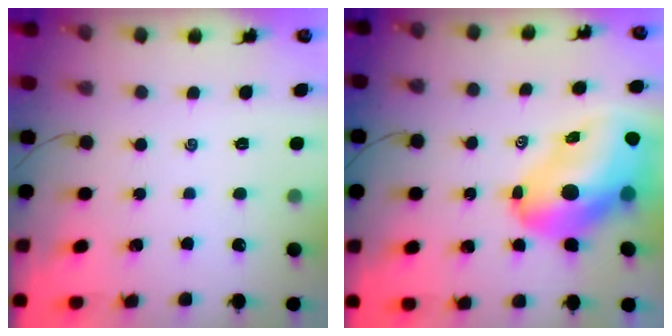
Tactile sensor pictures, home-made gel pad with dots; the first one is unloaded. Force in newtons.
{"total": 15.4, "press": 14.7, "slide": 4.6}